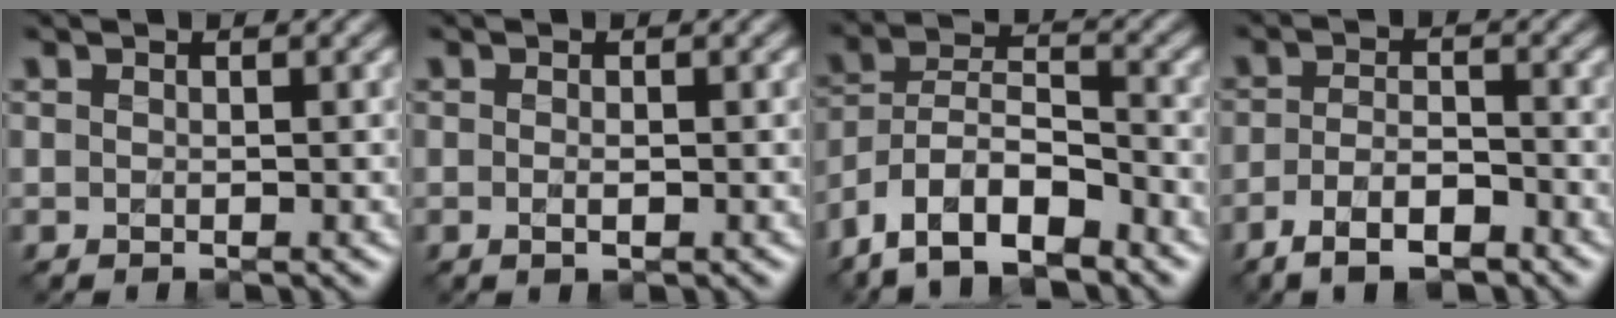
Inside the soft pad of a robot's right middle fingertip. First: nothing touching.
{"total": 0.9, "force": [-0.2, 0.3, 0.9], "torque": [-0.016, -0.004, -0.004]}
{"total": 10.2, "force": [-7.1, 4.3, 6.0], "torque": [-0.104, 0.003, -0.134]}
{"total": 4.5, "force": [-2.9, 1.6, 3.1], "torque": [-0.059, -0.002, -0.054]}